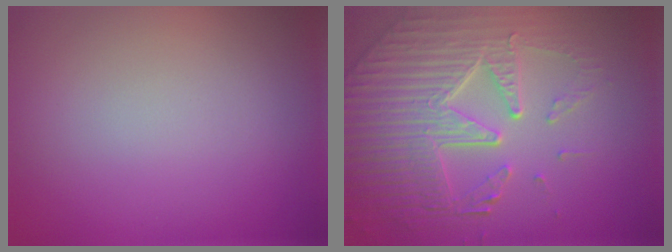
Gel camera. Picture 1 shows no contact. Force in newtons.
{"total": 7.9, "press": 5.6, "slide": 5.5}